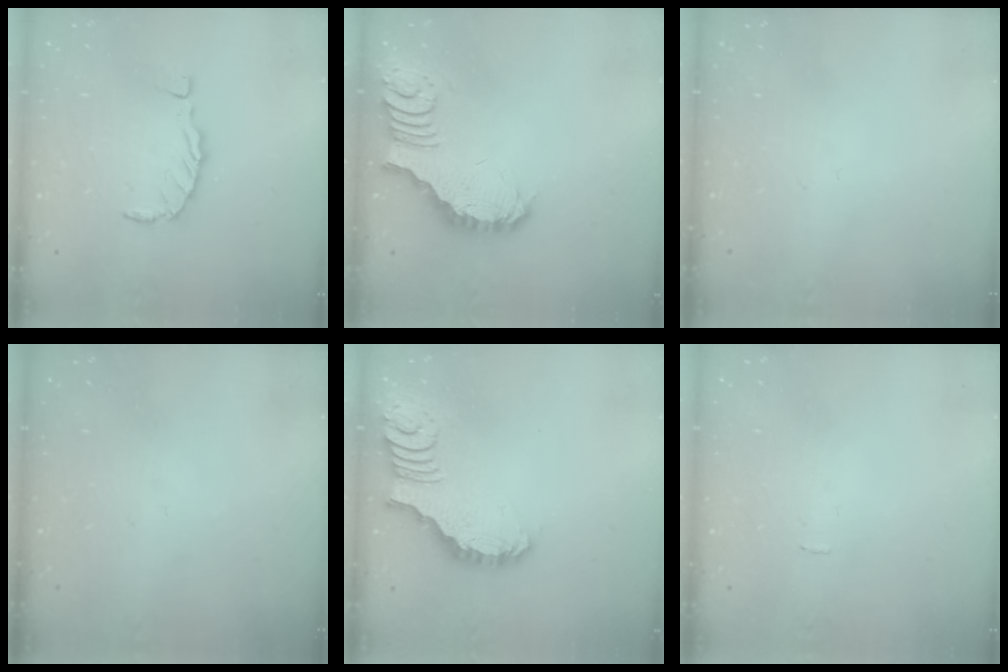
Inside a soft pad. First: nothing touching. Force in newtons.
{"total": 3.7, "press": 3.6, "slide": 0.6}
{"total": 0.0}
{"total": 0.0}
{"total": 2.6, "press": 2.5, "slide": 0.5}
{"total": 0.0}